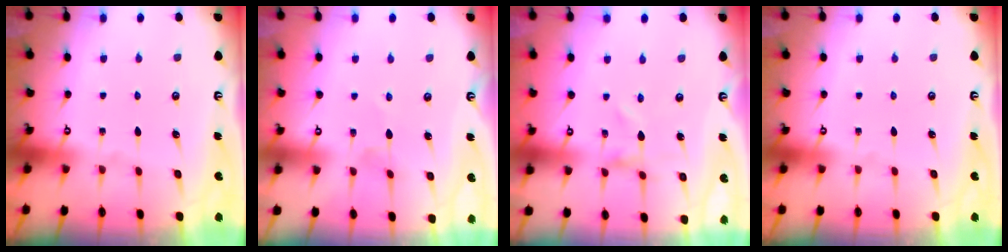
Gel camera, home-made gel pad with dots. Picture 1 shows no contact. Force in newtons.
{"total": 0.7, "press": 0.6, "slide": 0.2}
{"total": 0.0}
{"total": 0.0}